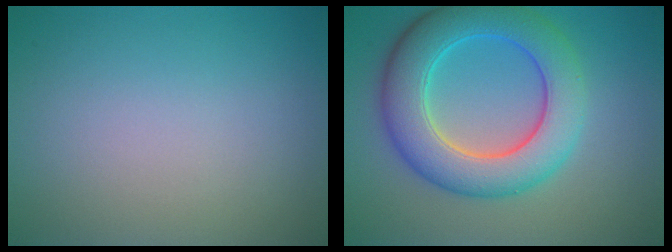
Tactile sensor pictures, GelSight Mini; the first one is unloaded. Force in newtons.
{"total": 8.1, "press": 8.1, "slide": 0.3}